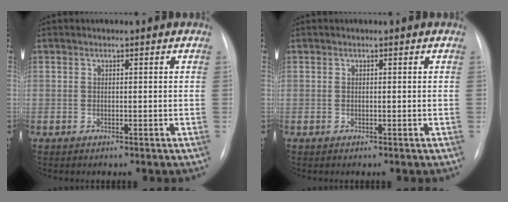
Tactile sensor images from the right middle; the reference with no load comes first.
{"total": 0.0}